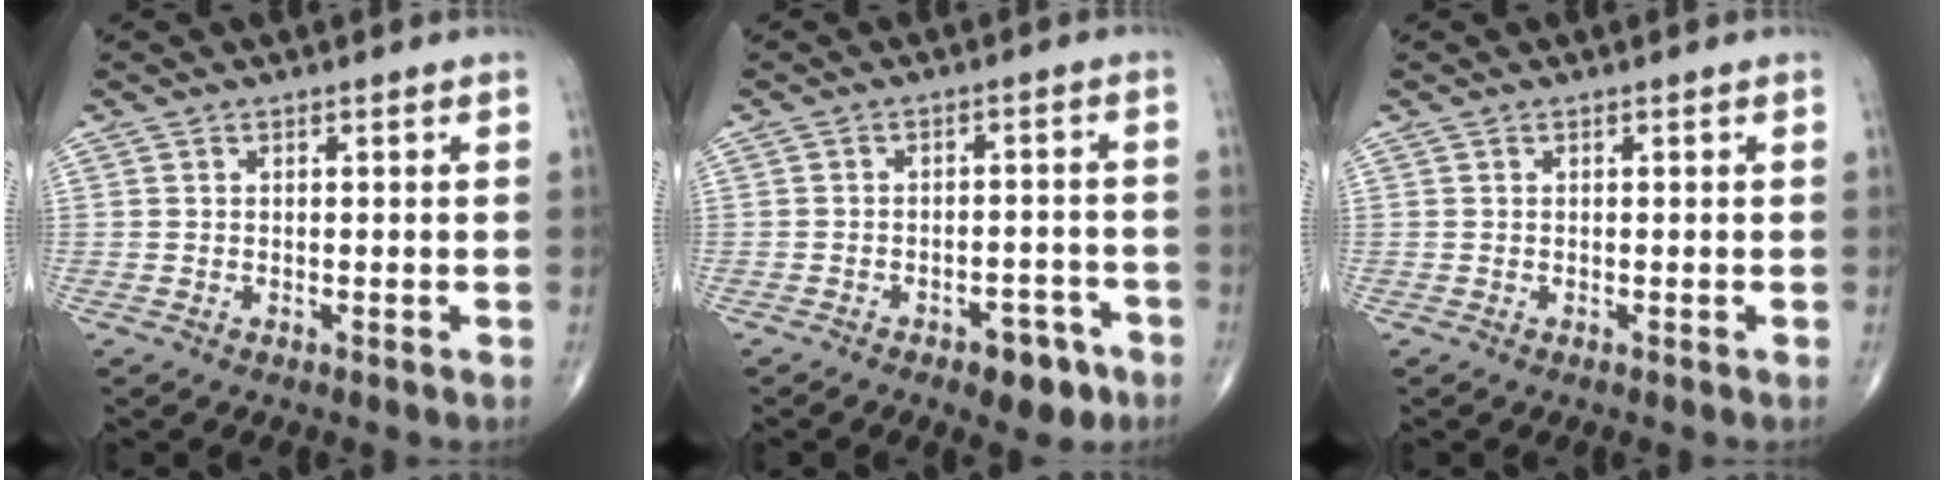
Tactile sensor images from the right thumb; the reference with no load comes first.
{"total": 6.7, "force": [-4.0, 3.4, 4.1], "torque": [-0.034, 0.028, -0.051]}
{"total": 0.0}